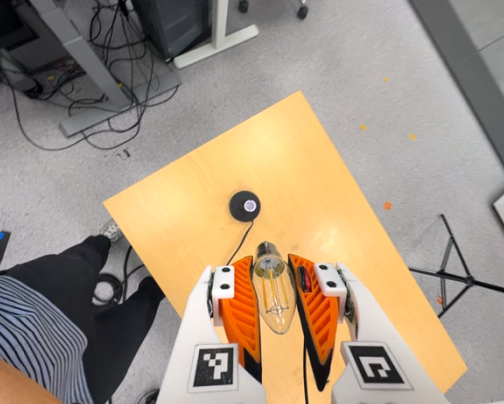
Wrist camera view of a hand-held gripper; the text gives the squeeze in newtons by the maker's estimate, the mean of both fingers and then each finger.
{"total": 23.0, "left": 24.7, "right": 21.3}